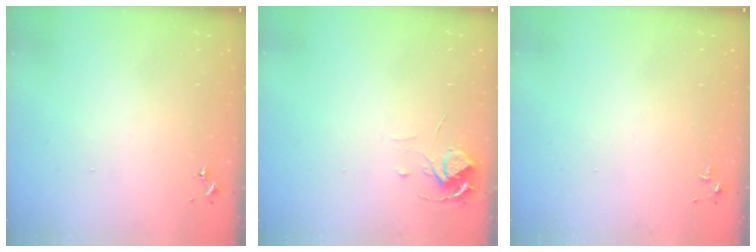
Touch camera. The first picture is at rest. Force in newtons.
{"total": 5.7, "press": 5.7, "slide": 0.4}
{"total": 3.1, "press": 3.1, "slide": 0.4}